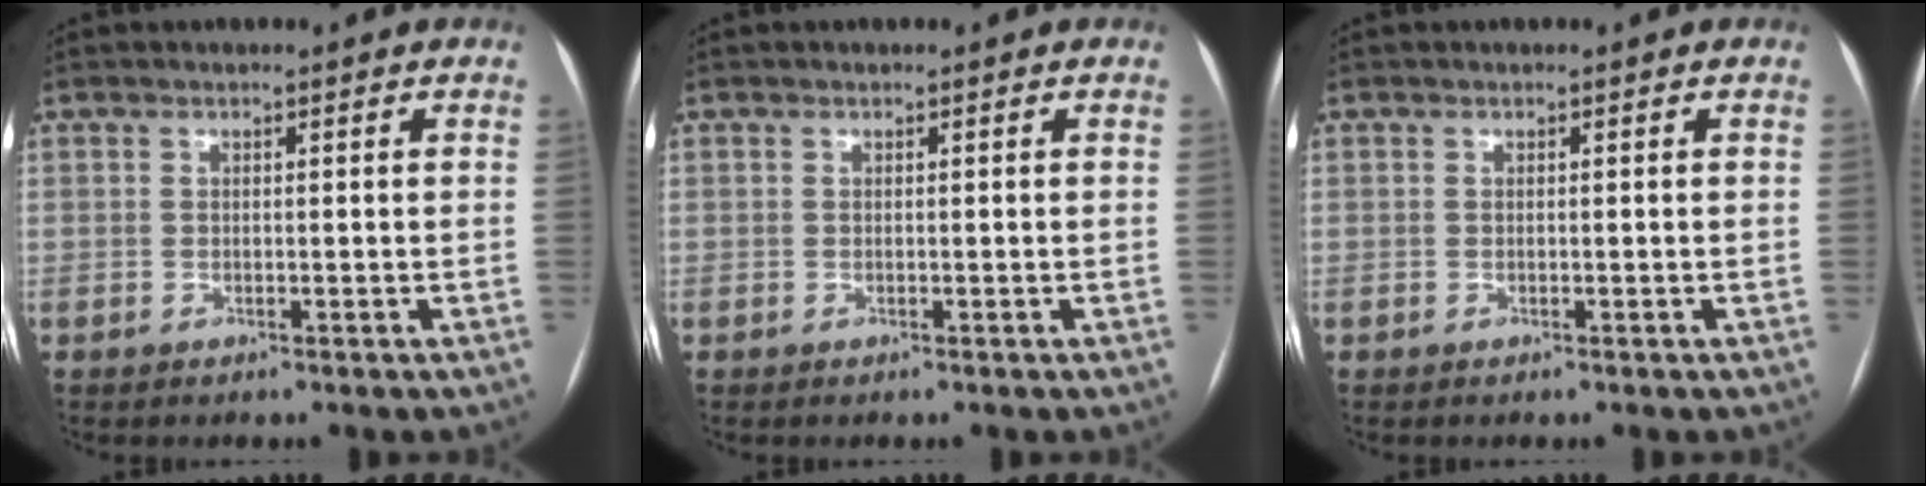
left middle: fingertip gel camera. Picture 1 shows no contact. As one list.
[{"total": 0.0}, {"total": 0.0}]